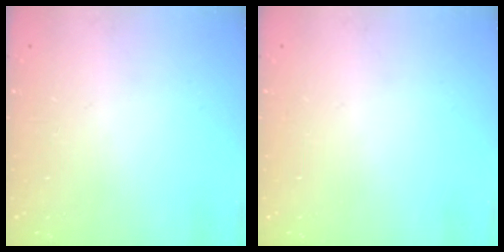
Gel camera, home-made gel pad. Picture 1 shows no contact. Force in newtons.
{"total": 0.0}